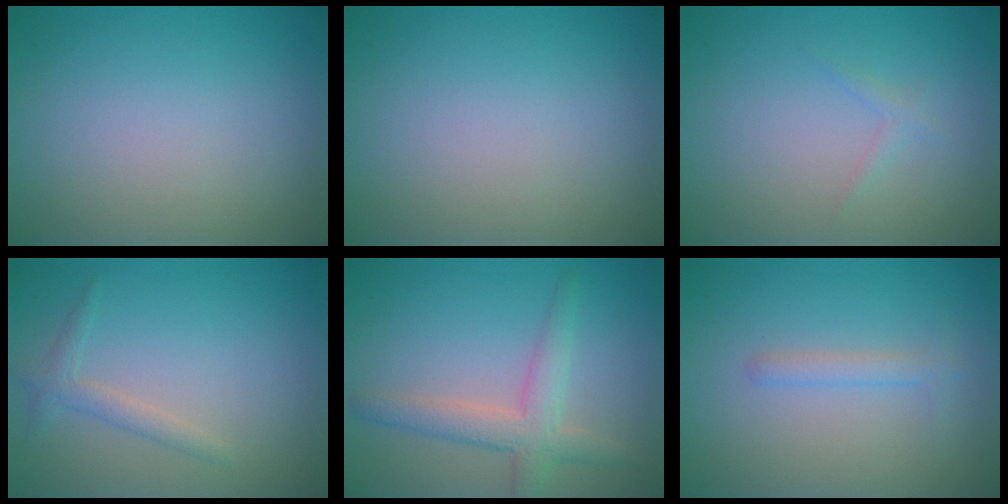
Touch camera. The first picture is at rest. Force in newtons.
{"total": 0.0}
{"total": 0.7, "press": 0.7, "slide": 0.0}
{"total": 1.5, "press": 1.5, "slide": 0.0}
{"total": 3.5, "press": 3.5, "slide": 0.1}
{"total": 1.3, "press": 1.3, "slide": 0.1}